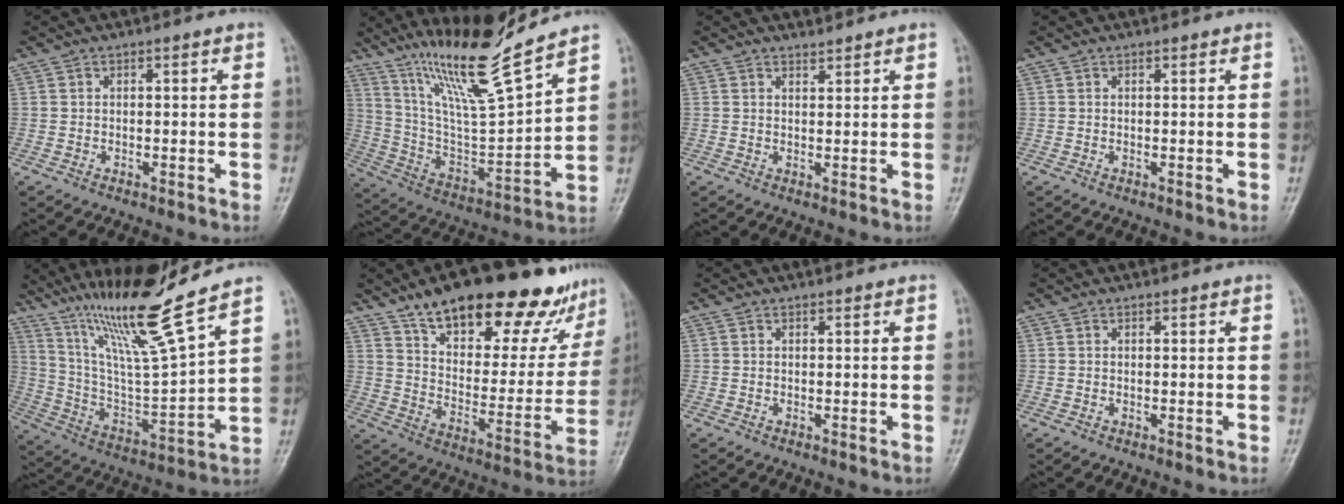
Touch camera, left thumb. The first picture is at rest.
{"total": 19.4, "force": [14.7, 1.6, 12.6], "torque": [-0.202, -0.077, 0.275]}
{"total": 1.3, "force": [1.3, 0.2, 0.0], "torque": [0.006, -0.014, 0.021]}
{"total": 0.0}
{"total": 19.3, "force": [14.2, 0.6, 13.1], "torque": [-0.216, -0.071, 0.264]}
{"total": 28.2, "force": [20.4, 10.7, 16.4], "torque": [-0.196, -0.071, 0.296]}
{"total": 0.0}
{"total": 0.0}